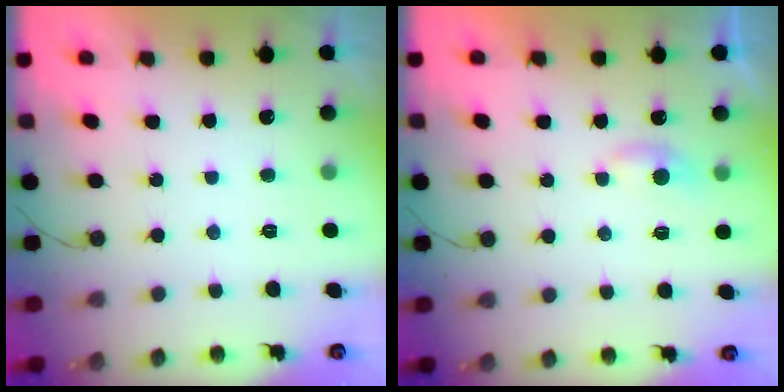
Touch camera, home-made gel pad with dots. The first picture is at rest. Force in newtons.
{"total": 3.9, "press": 3.8, "slide": 0.4}